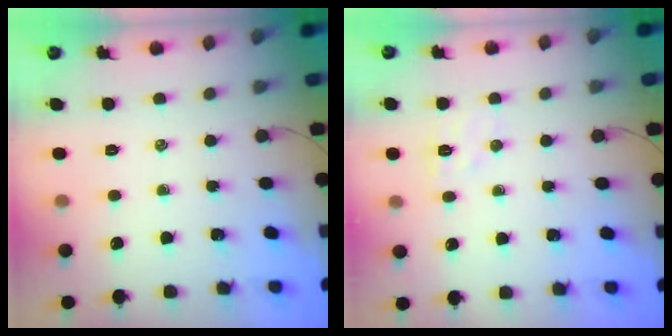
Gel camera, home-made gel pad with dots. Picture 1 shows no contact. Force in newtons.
{"total": 5.7, "press": 5.6, "slide": 1.1}